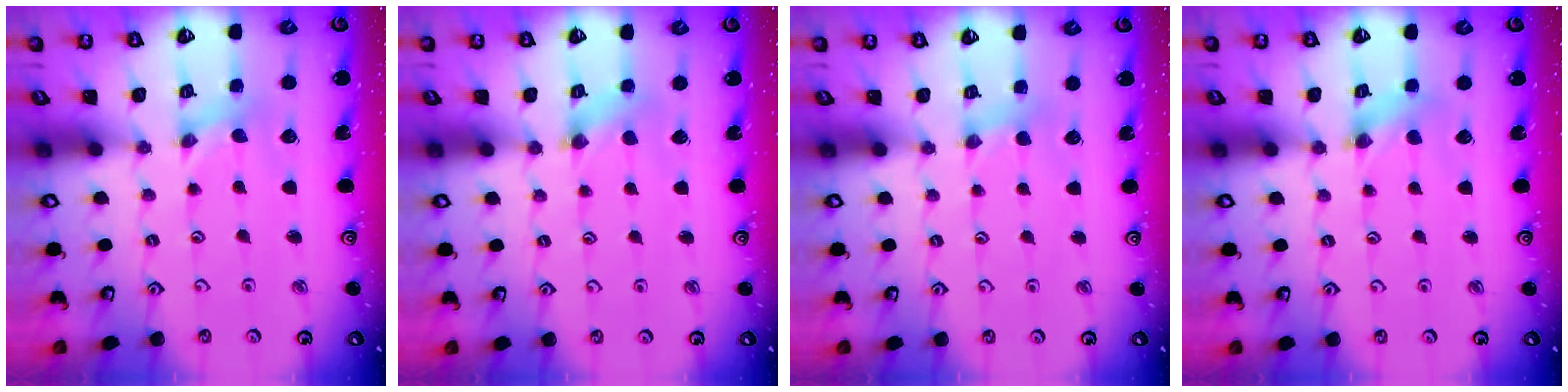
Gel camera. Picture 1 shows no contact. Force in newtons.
{"total": 1.3, "press": 1.3, "slide": 0.3}
{"total": 2.6, "press": 2.6, "slide": 0.4}
{"total": 1.5, "press": 1.4, "slide": 0.3}